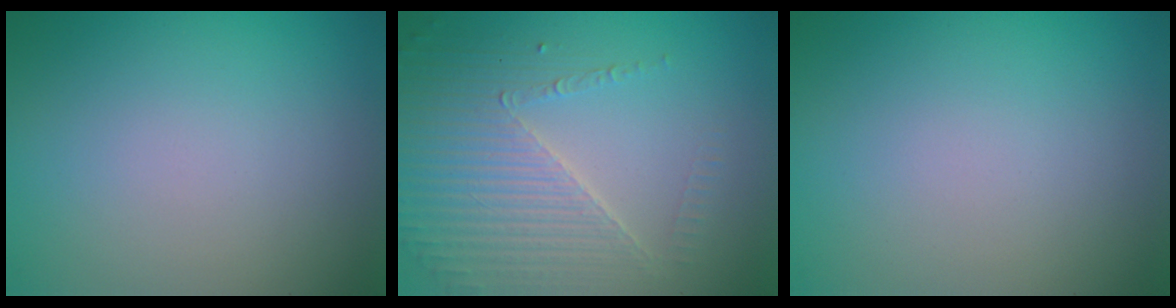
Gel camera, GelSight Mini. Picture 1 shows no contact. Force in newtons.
{"total": 4.5, "press": 3.9, "slide": 2.2}
{"total": 0.0}